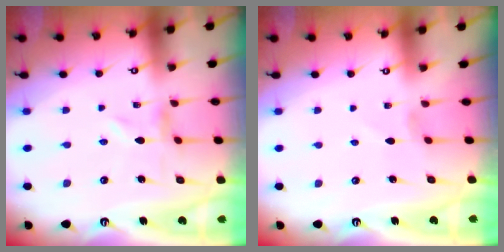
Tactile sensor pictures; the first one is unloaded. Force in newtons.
{"total": 0.0}